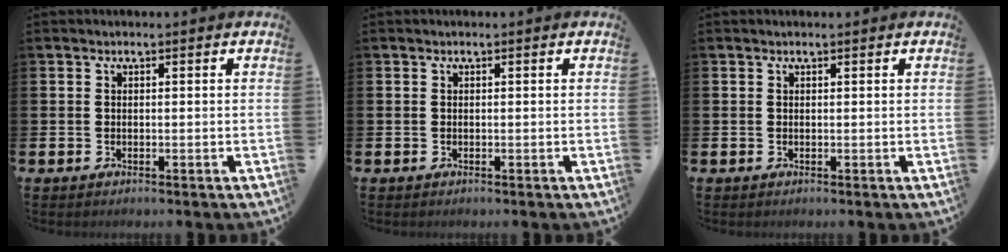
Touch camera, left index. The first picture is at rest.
{"total": 0.0}
{"total": 0.0}